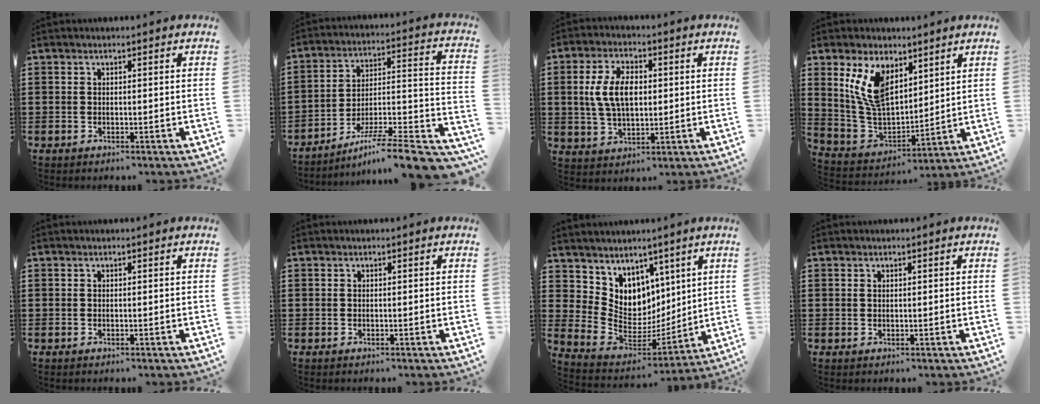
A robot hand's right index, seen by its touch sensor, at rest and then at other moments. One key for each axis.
{"total": 9.5, "fx": -7.3, "fy": -0.1, "fz": 6.0, "tx": -0.083, "ty": 0.001, "tz": -0.143}
{"total": 7.9, "fx": 0.8, "fy": 4.4, "fz": 6.5, "tx": -0.153, "ty": 0.009, "tz": 0.006}
{"total": 10.1, "fx": 5.5, "fy": 5.4, "fz": 6.6, "tx": -0.162, "ty": -0.008, "tz": 0.103}
{"total": 0.0}
{"total": 0.0}
{"total": 7.1, "fx": 4.5, "fy": 5.4, "fz": -0.4, "tx": -0.049, "ty": -0.065, "tz": 0.091}
{"total": 0.5, "fx": 0.3, "fy": 0.3, "fz": 0.3, "tx": -0.006, "ty": 0.001, "tz": 0.007}